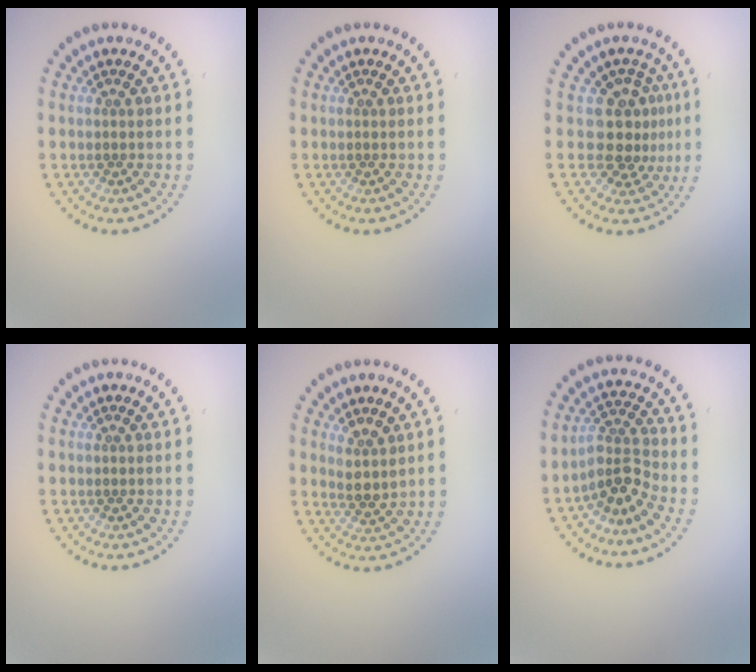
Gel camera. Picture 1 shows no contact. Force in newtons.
{"total": 0.0}
{"total": 3.3, "press": 2.5, "slide": 2.2}
{"total": 0.0}
{"total": 2.0, "press": 1.6, "slide": 1.3}
{"total": 3.1, "press": 2.2, "slide": 2.1}